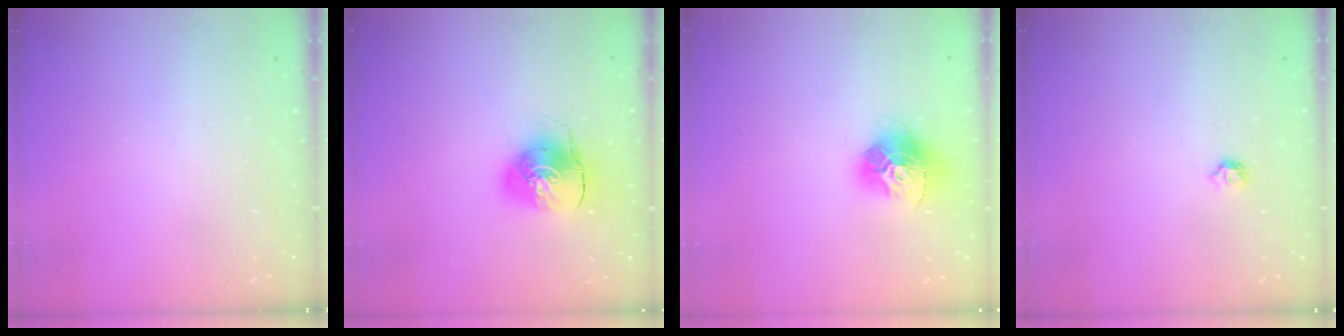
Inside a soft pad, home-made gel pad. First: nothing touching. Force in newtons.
{"total": 10.1, "press": 10.1, "slide": 0.7}
{"total": 13.6, "press": 13.5, "slide": 1.4}
{"total": 4.0, "press": 4.0, "slide": 0.8}